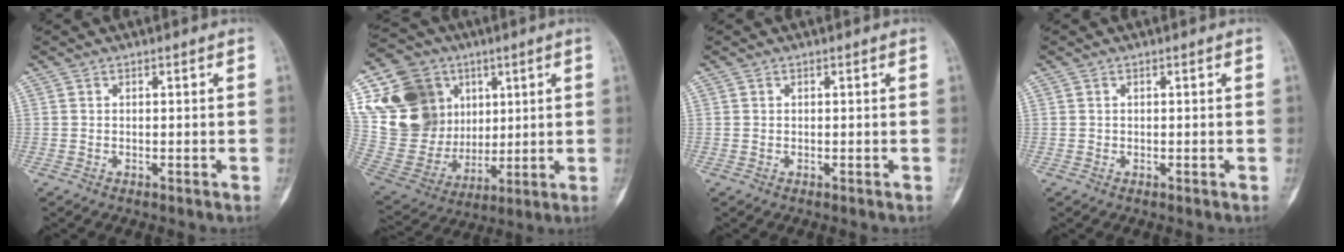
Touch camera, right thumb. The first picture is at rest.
{"total": 21.8, "force": [7.3, 18.0, 10.0], "torque": [-0.166, 0.006, 0.156]}
{"total": 0.0}
{"total": 0.0}